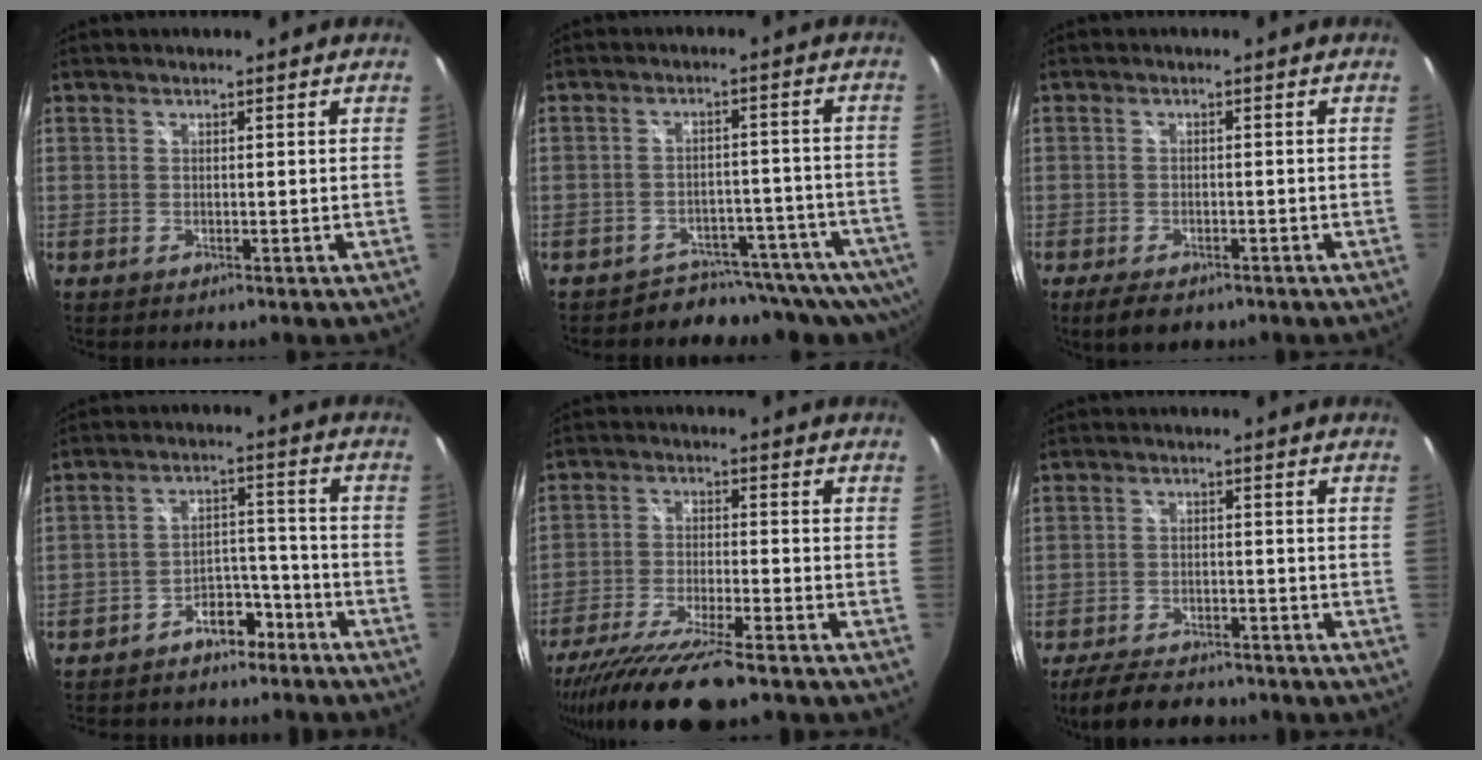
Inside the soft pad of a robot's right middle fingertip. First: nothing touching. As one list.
[{"total": 7.9, "force": [-7.2, 2.9, 1.4], "torque": [-0.014, 0.013, -0.105]}, {"total": 5.1, "force": [-3.7, 2.4, 2.7], "torque": [-0.063, -0.012, -0.056]}, {"total": 12.3, "force": [-9.7, 6.4, 4.1], "torque": [-0.091, 0.045, -0.127]}, {"total": 16.0, "force": [-13.1, 1.9, 8.9], "torque": [-0.183, -0.041, -0.226]}, {"total": 10.4, "force": [-8.6, 4.0, 4.4], "torque": [-0.107, -0.009, -0.134]}]